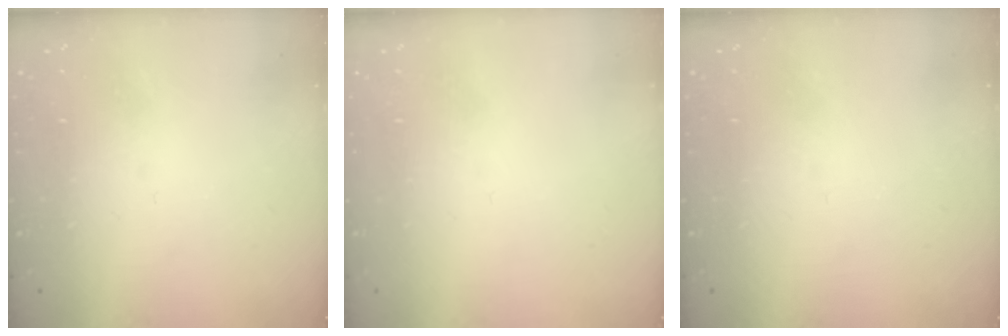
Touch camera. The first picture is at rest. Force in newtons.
{"total": 1.5, "press": 1.5, "slide": 0.1}
{"total": 0.0}